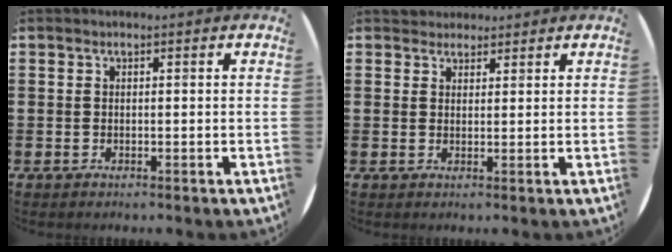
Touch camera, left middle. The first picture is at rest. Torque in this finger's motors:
{"motor_torque": [0.18, -0.18, -0.01, 0.01]}